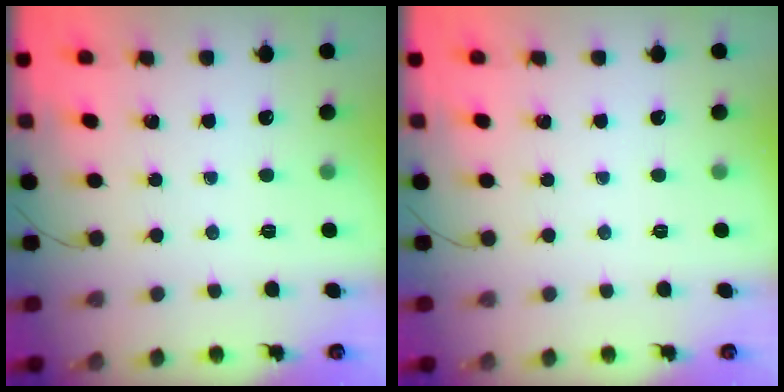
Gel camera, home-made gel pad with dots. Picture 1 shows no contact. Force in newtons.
{"total": 0.0}